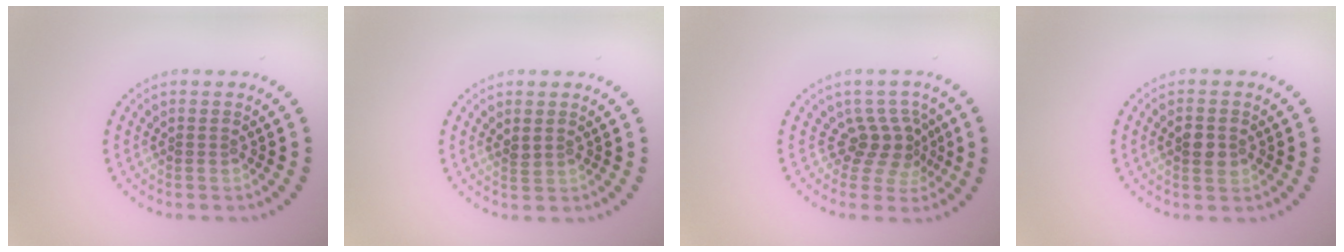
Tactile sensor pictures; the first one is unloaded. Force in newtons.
{"total": 0.9, "press": 0.8, "slide": 0.5}
{"total": 2.9, "press": 1.9, "slide": 2.1}
{"total": 2.5, "press": 2.5, "slide": 0.1}